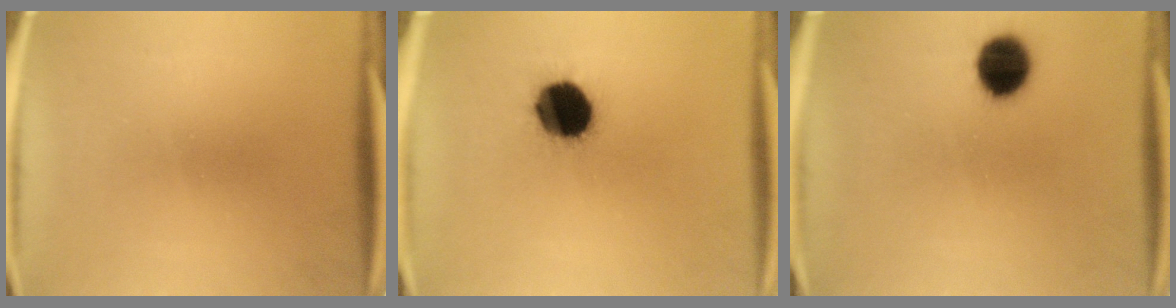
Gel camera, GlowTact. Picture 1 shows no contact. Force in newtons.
{"total": 14.6}
{"total": 9.3}